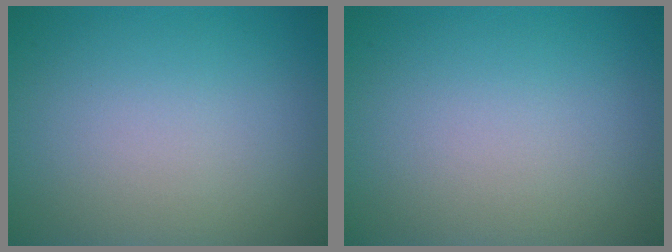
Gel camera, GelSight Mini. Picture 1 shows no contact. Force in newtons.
{"total": 0.0}